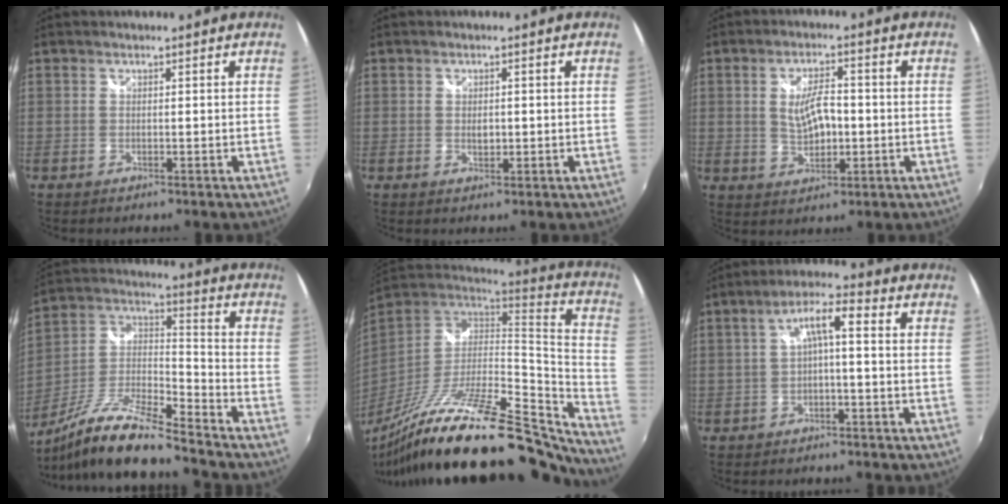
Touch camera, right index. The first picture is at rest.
{"total": 1.7, "force": [-0.1, 1.1, 1.3], "torque": [-0.021, 0.000, 0.000]}
{"total": 6.9, "force": [-0.1, 3.3, 6.0], "torque": [-0.111, 0.002, 0.006]}
{"total": 17.1, "force": [-13.2, 2.5, 10.5], "torque": [-0.209, -0.010, -0.254]}
{"total": 32.7, "force": [-26.2, 7.3, 18.1], "torque": [-0.263, -0.046, -0.417]}
{"total": 5.7, "force": [-0.5, 1.2, 5.5], "torque": [-0.109, 0.016, -0.005]}